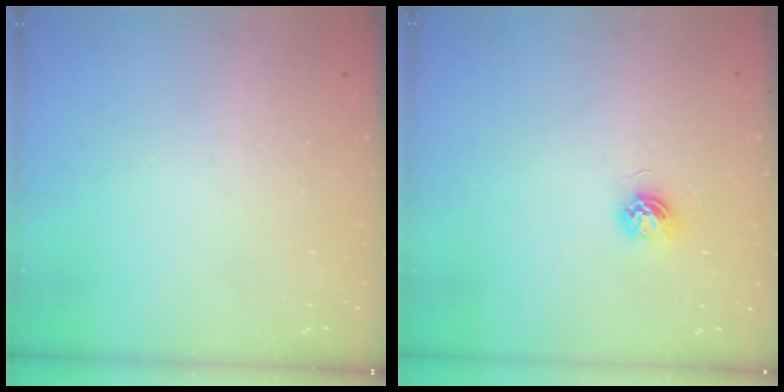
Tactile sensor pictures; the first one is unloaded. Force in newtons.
{"total": 4.2, "press": 4.2, "slide": 0.4}